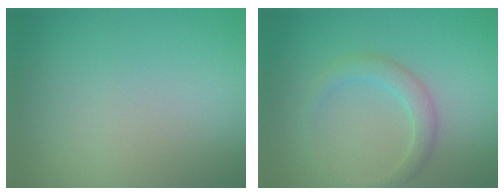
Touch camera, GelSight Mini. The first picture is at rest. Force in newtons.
{"total": 2.1, "press": 2.1, "slide": 0.1}